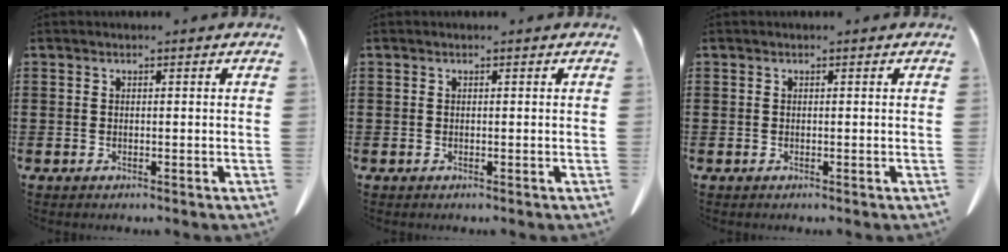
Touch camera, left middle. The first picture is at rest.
{"total": 0.0}
{"total": 0.0}